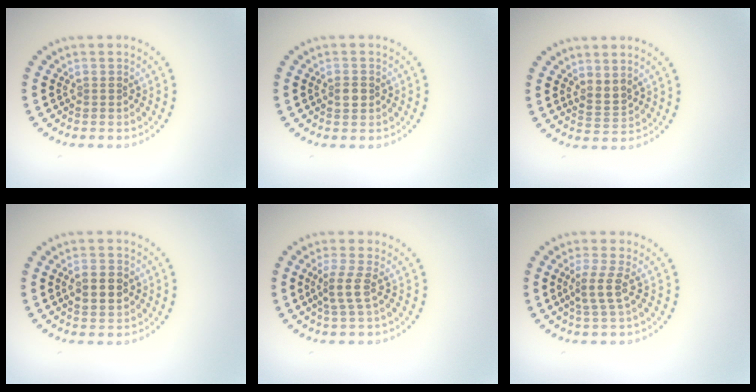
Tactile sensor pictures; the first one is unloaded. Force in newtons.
{"total": 1.6, "press": 1.6, "slide": 0.3}
{"total": 1.9, "press": 1.3, "slide": 1.3}
{"total": 3.2, "press": 3.2, "slide": 0.0}
{"total": 2.2, "press": 1.7, "slide": 1.4}
{"total": 2.2, "press": 1.7, "slide": 1.4}